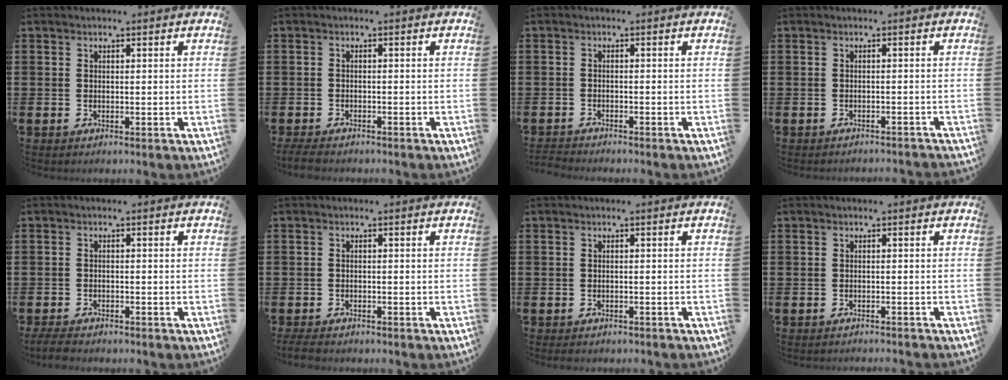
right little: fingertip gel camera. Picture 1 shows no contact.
{"total": 1.4, "force": [-1.3, 0.3, 0.5], "torque": [-0.012, 0.003, -0.027]}
{"total": 1.2, "force": [-1.2, 0.0, 0.0], "torque": [-0.004, 0.002, -0.026]}
{"total": 0.9, "force": [-0.9, -0.1, 0.0], "torque": [-0.001, 0.001, -0.019]}
{"total": 1.8, "force": [-1.6, 0.3, 0.6], "torque": [-0.012, 0.005, -0.034]}
{"total": 1.3, "force": [-1.2, 0.3, 0.5], "torque": [-0.011, 0.002, -0.025]}
{"total": 0.8, "force": [-0.8, 0.2, 0.1], "torque": [-0.005, -0.001, -0.016]}
{"total": 0.8, "force": [-0.8, -0.1, 0.0], "torque": [0.000, -0.001, -0.016]}